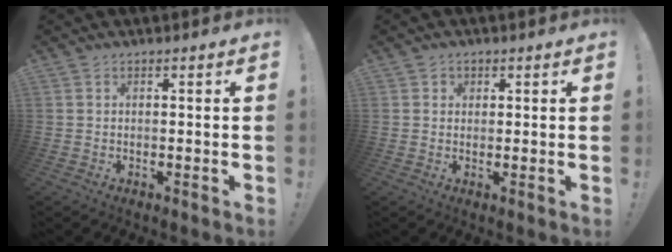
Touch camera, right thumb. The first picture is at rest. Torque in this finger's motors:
{"motor_torque": [0.32, -0.23, -0.35, 0.16, -0.04]}